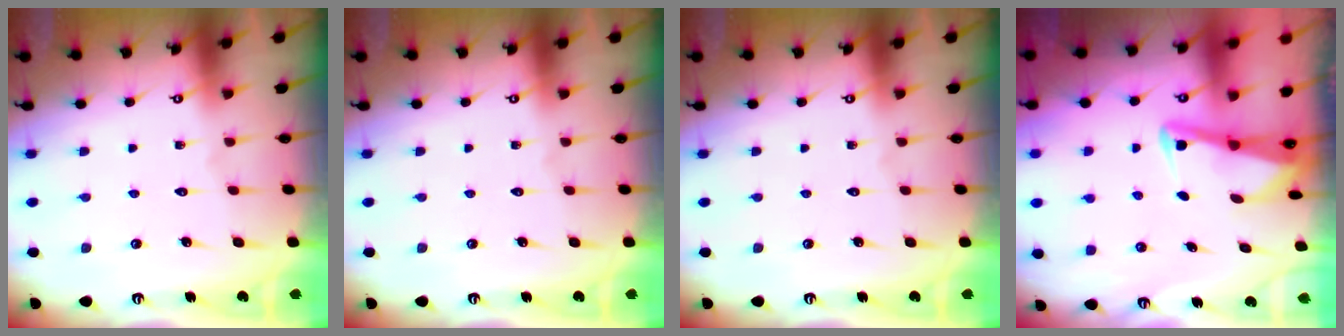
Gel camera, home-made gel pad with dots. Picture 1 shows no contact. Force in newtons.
{"total": 0.0}
{"total": 0.0}
{"total": 2.9, "press": 2.8, "slide": 0.4}